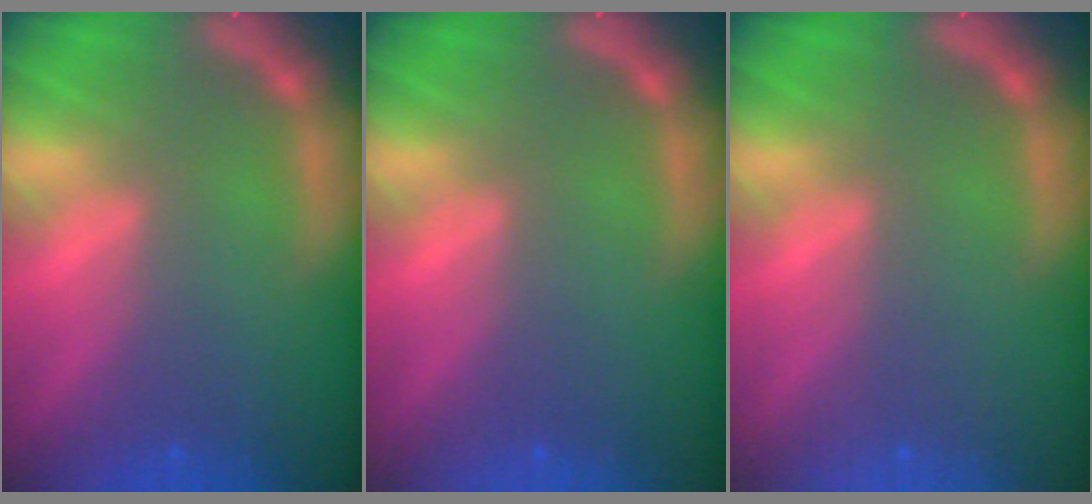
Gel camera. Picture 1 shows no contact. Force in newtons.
{"total": 0.0}
{"total": 0.0}